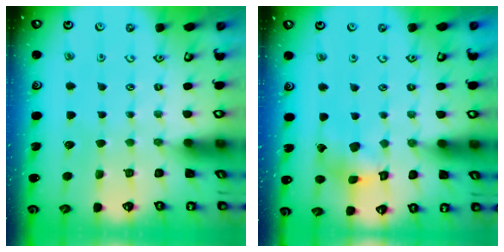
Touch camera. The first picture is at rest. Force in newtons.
{"total": 9.4, "press": 9.4, "slide": 0.9}